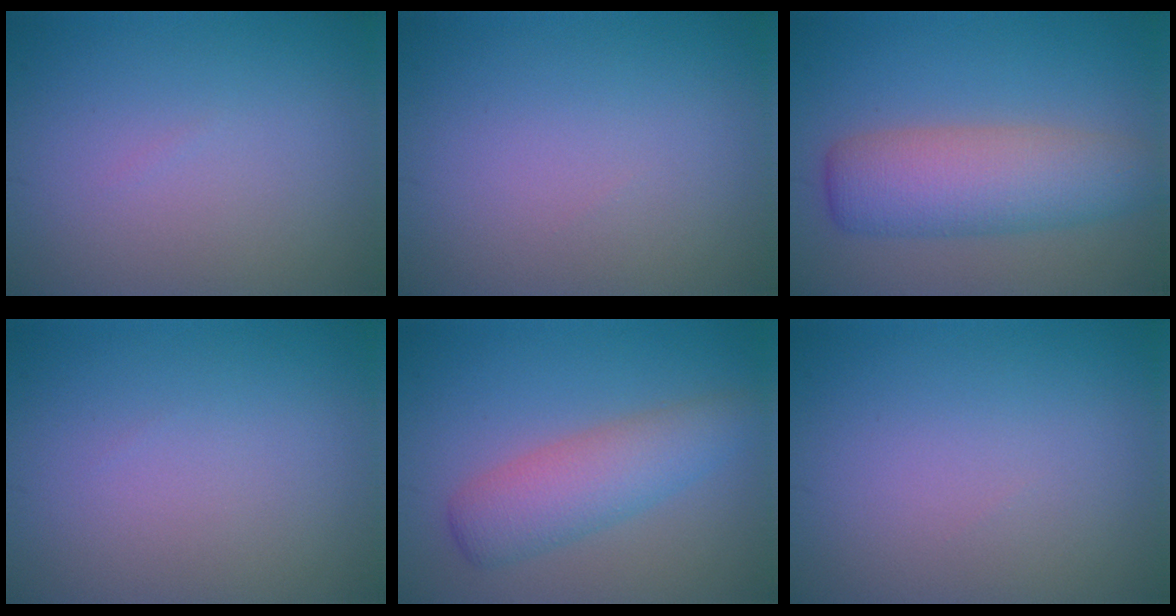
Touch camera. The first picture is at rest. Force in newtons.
{"total": 0.0}
{"total": 6.2, "press": 6.2, "slide": 0.2}
{"total": 0.0}
{"total": 4.3, "press": 4.3, "slide": 0.0}
{"total": 0.0}